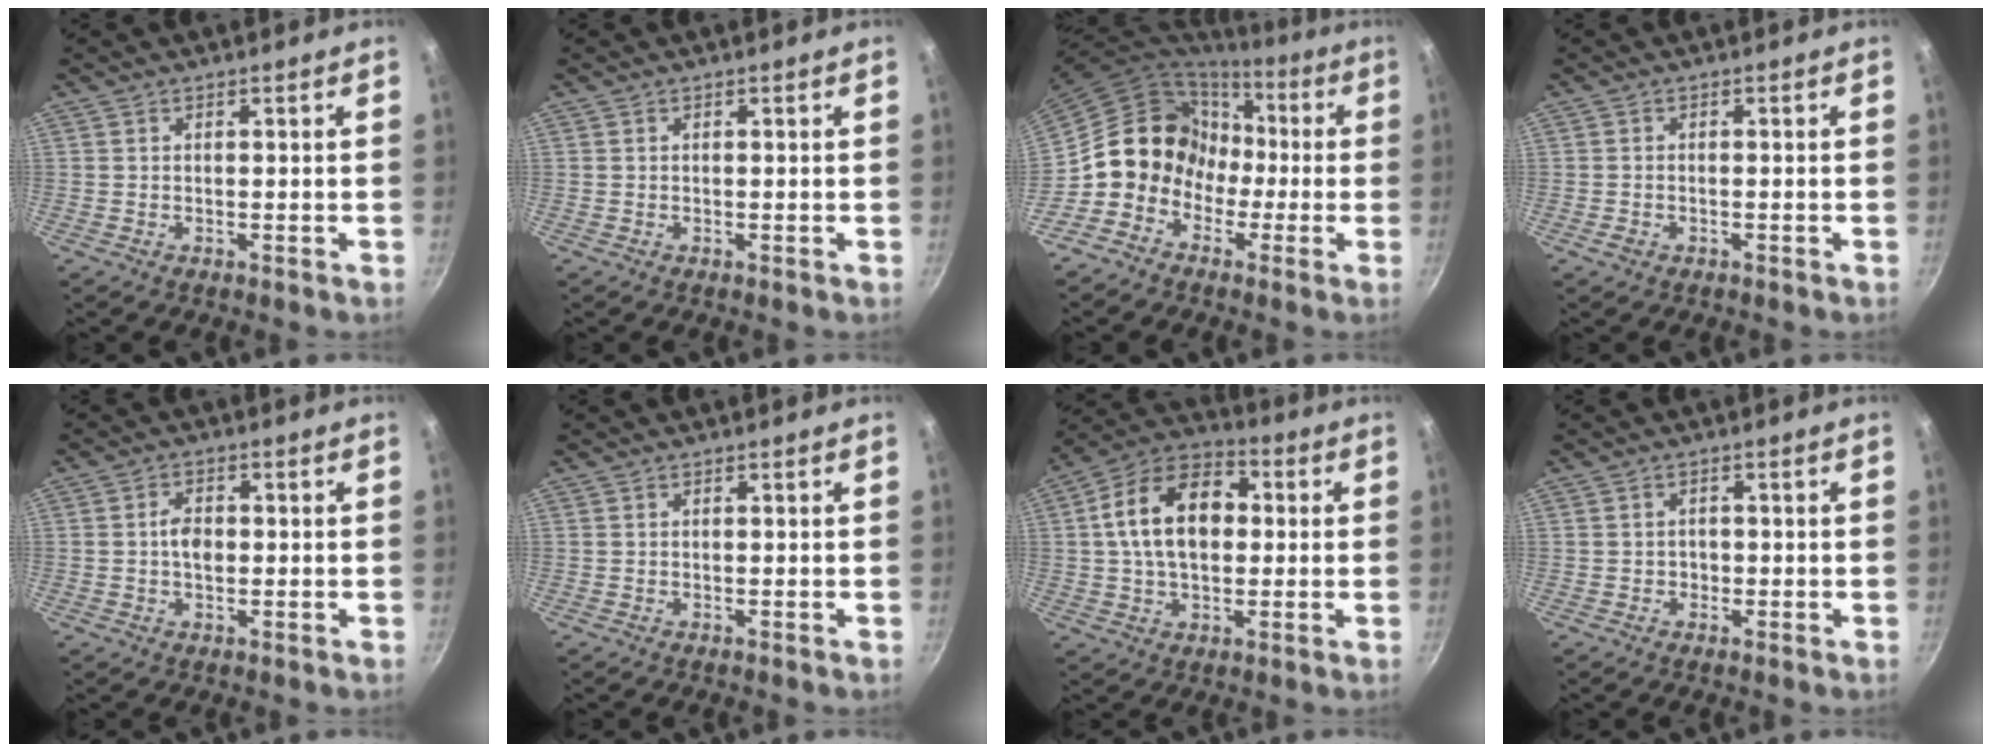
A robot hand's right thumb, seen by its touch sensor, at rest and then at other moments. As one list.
[{"total": 0.0}, {"total": 13.3, "force": [-2.0, 12.2, 4.9], "torque": [-0.032, 0.056, -0.043]}, {"total": 1.5, "force": [-0.8, 0.9, 0.8], "torque": [-0.018, 0.009, -0.013]}, {"total": 3.8, "force": [-0.1, 2.6, 2.8], "torque": [-0.036, 0.011, -0.003]}, {"total": 0.0}, {"total": 16.2, "force": [1.8, 10.8, 12.0], "torque": [-0.173, 0.027, 0.015]}, {"total": 1.5, "force": [-0.4, 1.4, 0.3], "torque": [0.002, 0.000, -0.005]}]